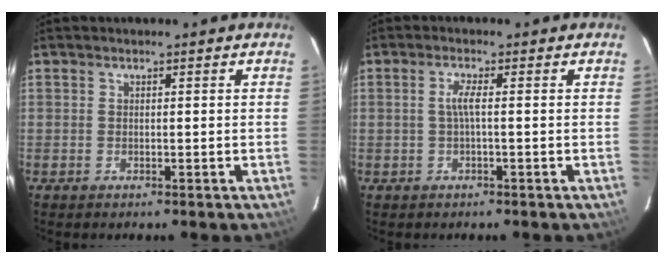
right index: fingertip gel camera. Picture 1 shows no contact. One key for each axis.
{"total": 2.0, "fx": -0.2, "fy": -0.2, "fz": 2.0, "tx": -0.038, "ty": 0.004, "tz": -0.004}